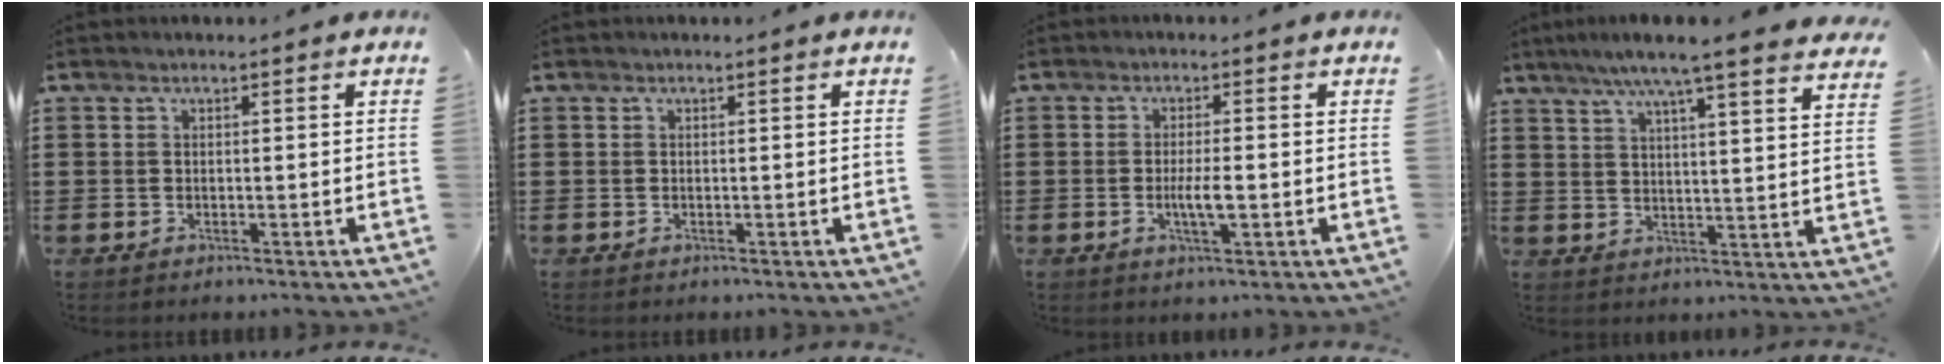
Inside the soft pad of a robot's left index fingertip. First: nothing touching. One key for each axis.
{"total": 0.0}
{"total": 3.8, "fx": -0.7, "fy": 0.6, "fz": 3.7, "tx": -0.062, "ty": -0.002, "tz": -0.012}
{"total": 7.4, "fx": 6.1, "fy": -0.6, "fz": 4.2, "tx": -0.100, "ty": -0.022, "tz": 0.104}